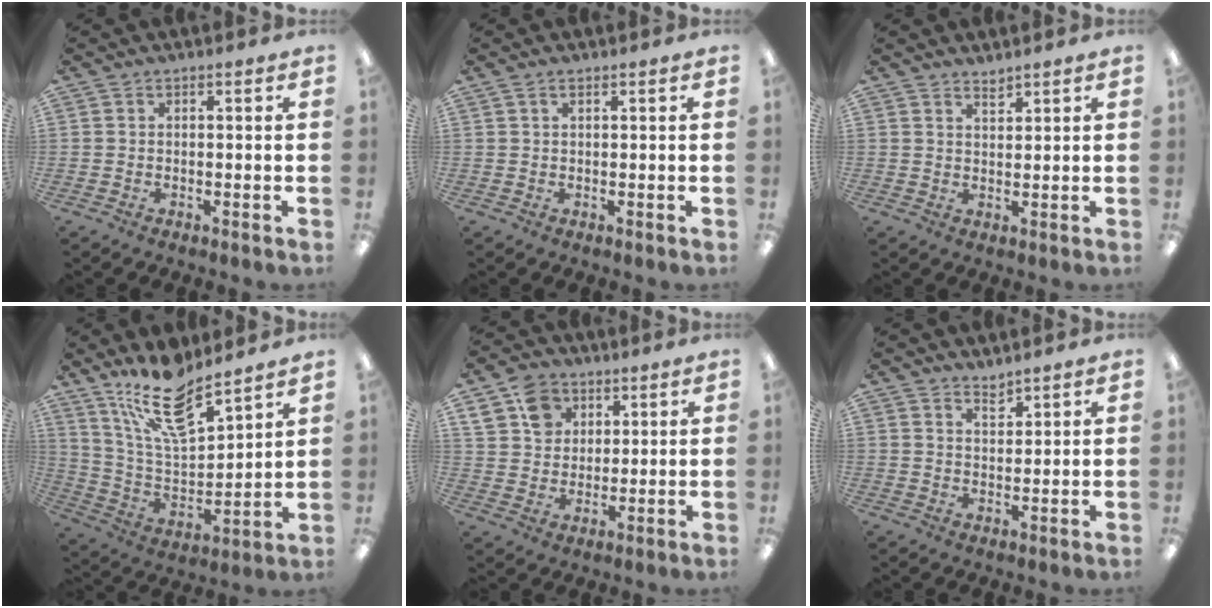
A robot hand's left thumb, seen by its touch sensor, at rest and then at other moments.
{"total": 1.2, "force": [0.7, 0.4, 0.9], "torque": [-0.019, 0.002, 0.011]}
{"total": 2.1, "force": [2.0, 0.3, 0.2], "torque": [0.002, -0.012, 0.037]}
{"total": 17.2, "force": [13.2, 5.7, 9.3], "torque": [-0.179, -0.076, 0.230]}
{"total": 10.0, "force": [5.2, 7.8, 3.5], "torque": [-0.064, -0.009, 0.101]}
{"total": 2.8, "force": [2.7, 0.6, 0.4], "torque": [-0.005, -0.019, 0.049]}